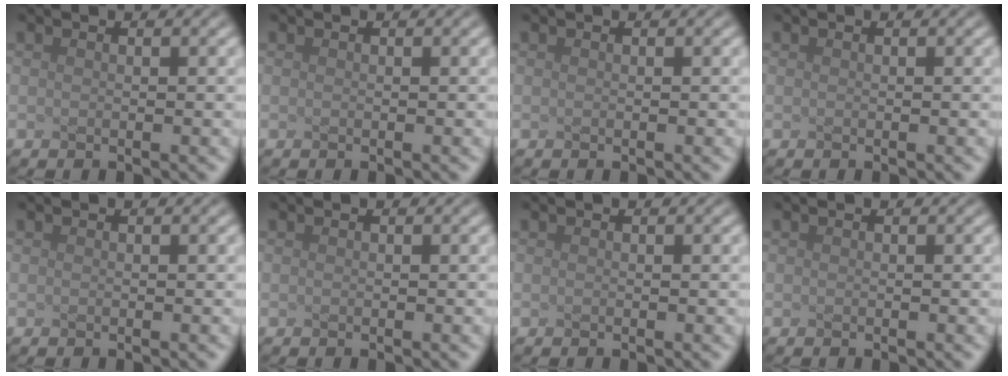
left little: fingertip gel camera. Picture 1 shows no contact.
{"total": 0.0}
{"total": 0.0}
{"total": 0.0}
{"total": 0.0}
{"total": 0.0}
{"total": 0.0}
{"total": 0.0}